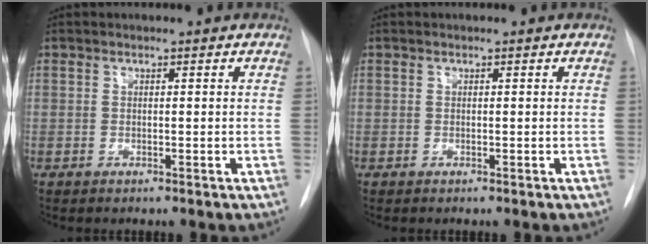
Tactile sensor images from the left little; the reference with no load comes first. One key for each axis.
{"total": 0.0}